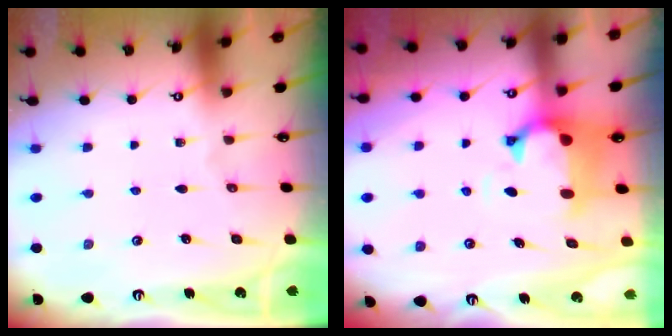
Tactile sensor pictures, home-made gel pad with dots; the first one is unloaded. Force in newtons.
{"total": 1.4, "press": 0.4, "slide": 1.3}